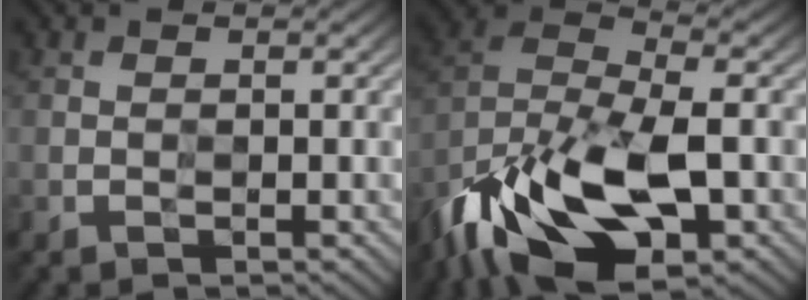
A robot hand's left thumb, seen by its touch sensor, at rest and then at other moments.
{"total": 16.5, "force": [-9.2, 7.0, 11.8], "torque": [-0.251, -0.016, -0.167]}